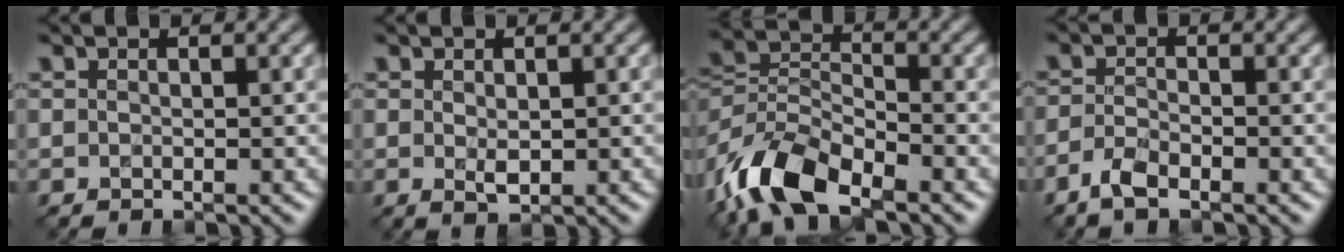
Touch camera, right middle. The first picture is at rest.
{"total": 1.3, "force": [0.2, 0.7, 1.1], "torque": [-0.021, -0.002, 0.007]}
{"total": 9.2, "force": [-6.0, 4.2, 5.6], "torque": [-0.111, 0.000, -0.132]}
{"total": 2.3, "force": [-1.7, 0.7, 1.5], "torque": [-0.035, -0.001, -0.041]}